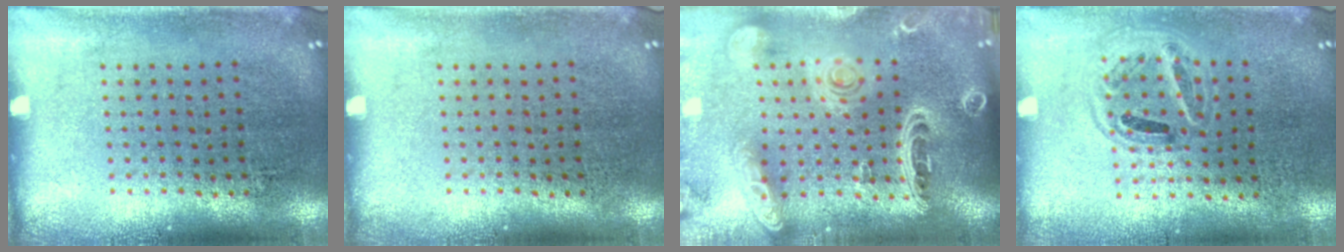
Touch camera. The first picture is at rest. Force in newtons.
{"total": 0.0}
{"total": 3.0, "press": 2.5, "slide": 1.6}
{"total": 0.9, "press": 0.8, "slide": 0.4}